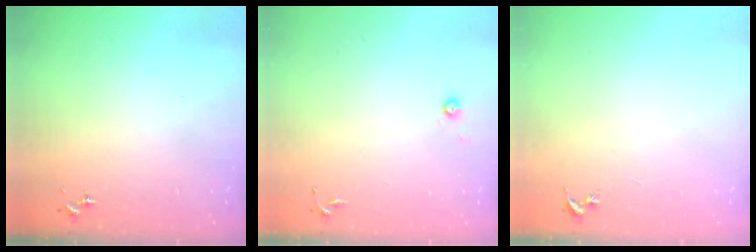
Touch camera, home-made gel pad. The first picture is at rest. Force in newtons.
{"total": 3.1, "press": 3.0, "slide": 0.8}
{"total": 0.0}